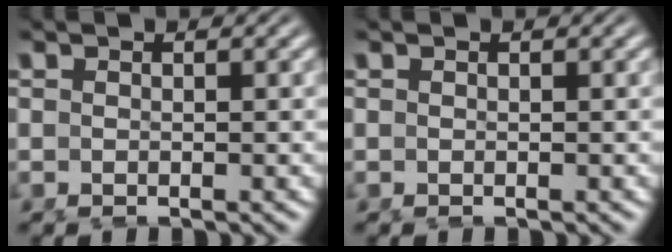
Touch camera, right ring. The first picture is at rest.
{"total": 0.0}